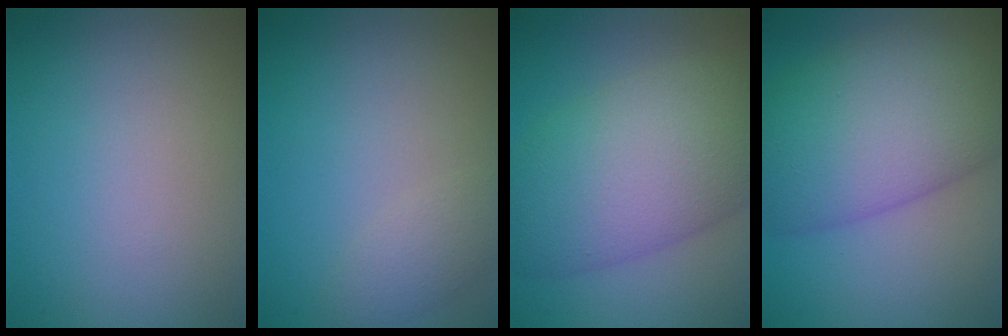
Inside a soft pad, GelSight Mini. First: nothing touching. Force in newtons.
{"total": 1.9, "press": 1.9, "slide": 0.2}
{"total": 10.3, "press": 10.3, "slide": 0.3}
{"total": 11.0, "press": 11.0, "slide": 0.3}